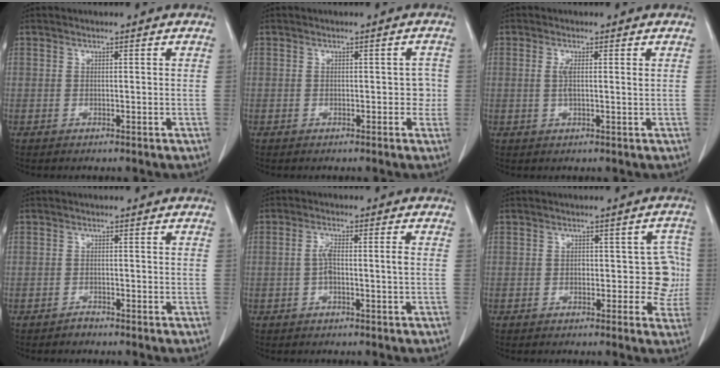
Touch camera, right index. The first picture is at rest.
{"total": 2.0, "force": [-0.3, 1.3, 1.5], "torque": [-0.007, 0.016, -0.005]}
{"total": 2.3, "force": [0.4, 0.4, 2.2], "torque": [-0.046, -0.001, 0.008]}
{"total": 0.9, "force": [-0.8, 0.4, 0.0], "torque": [0.003, 0.001, -0.017]}
{"total": 3.6, "force": [-0.4, 0.5, 3.5], "torque": [-0.072, 0.009, -0.008]}
{"total": 5.7, "force": [-0.5, 3.3, 4.6], "torque": [-0.026, 0.022, -0.008]}